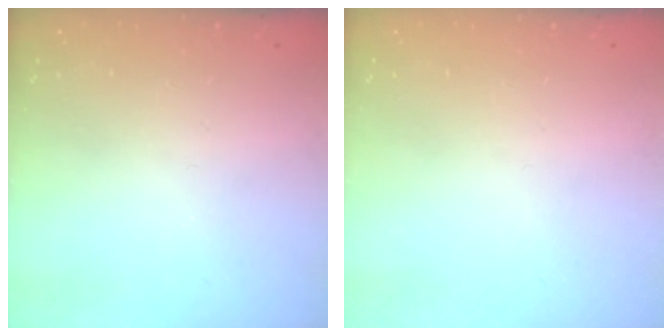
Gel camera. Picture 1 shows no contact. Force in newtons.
{"total": 0.0}